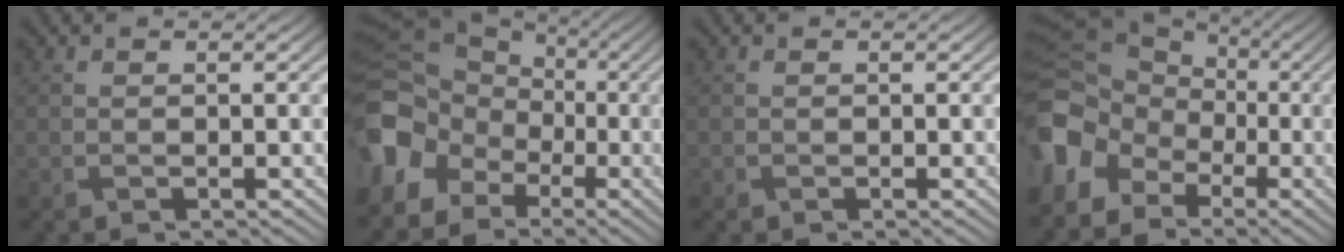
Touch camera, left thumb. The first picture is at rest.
{"total": 14.7, "force": [-3.4, 12.8, 6.6], "torque": [-0.202, -0.030, -0.084]}
{"total": 0.0}
{"total": 13.3, "force": [-3.4, 11.5, 5.8], "torque": [-0.192, -0.026, -0.078]}